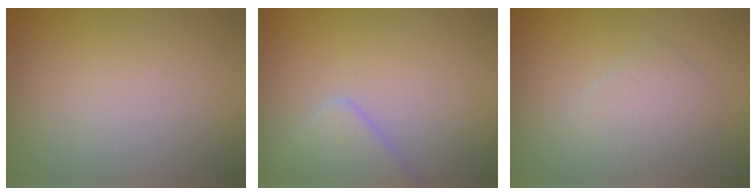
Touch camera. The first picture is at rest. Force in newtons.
{"total": 2.6, "press": 2.6, "slide": 0.2}
{"total": 2.3, "press": 2.3, "slide": 0.0}